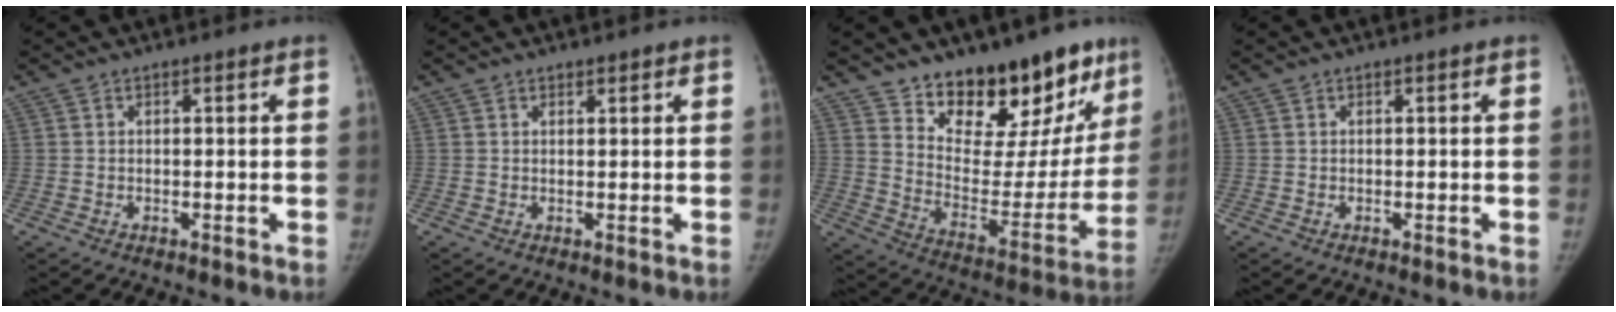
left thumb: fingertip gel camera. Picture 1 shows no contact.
{"total": 1.0, "force": [0.8, 0.4, 0.2], "torque": [0.002, -0.006, 0.011]}
{"total": 23.1, "force": [16.4, 10.3, 12.5], "torque": [-0.130, -0.104, 0.252]}
{"total": 0.0}